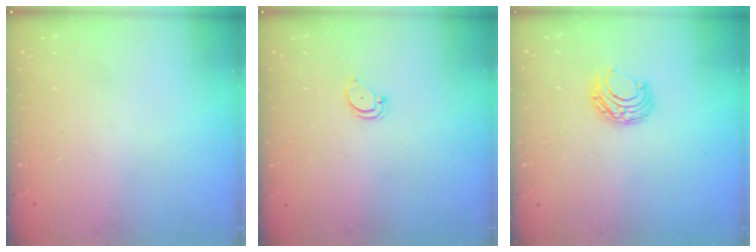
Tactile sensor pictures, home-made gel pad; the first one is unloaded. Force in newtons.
{"total": 2.6, "press": 2.6, "slide": 0.0}
{"total": 6.4, "press": 6.3, "slide": 0.6}